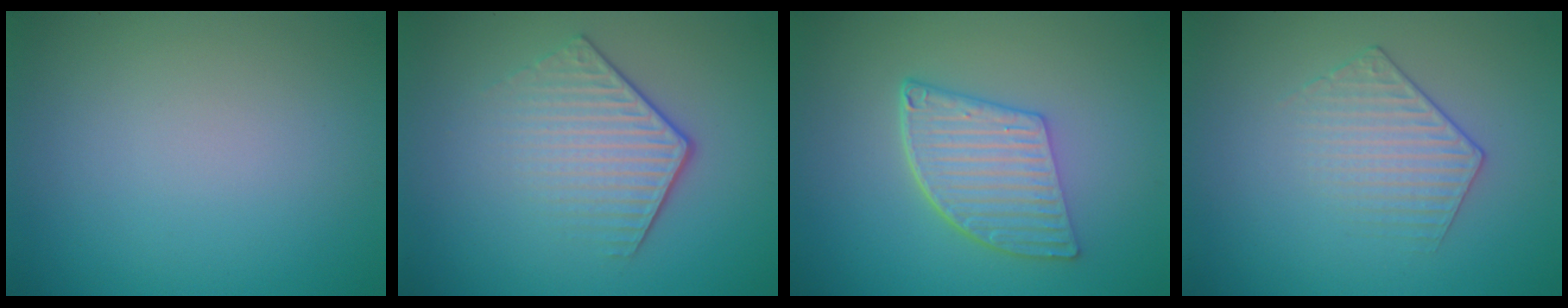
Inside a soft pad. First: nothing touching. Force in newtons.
{"total": 4.2, "press": 2.9, "slide": 2.9}
{"total": 5.7, "press": 4.2, "slide": 3.8}
{"total": 1.9, "press": 1.4, "slide": 1.3}